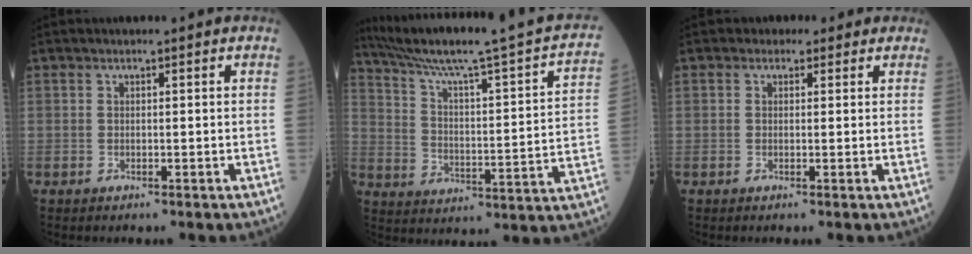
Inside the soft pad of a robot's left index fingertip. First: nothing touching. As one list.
[{"total": 24.4, "force": [20.5, -0.3, 13.3], "torque": [-0.209, -0.037, 0.278]}, {"total": 2.2, "force": [1.3, 1.8, 0.3], "torque": [0.002, 0.008, 0.010]}]